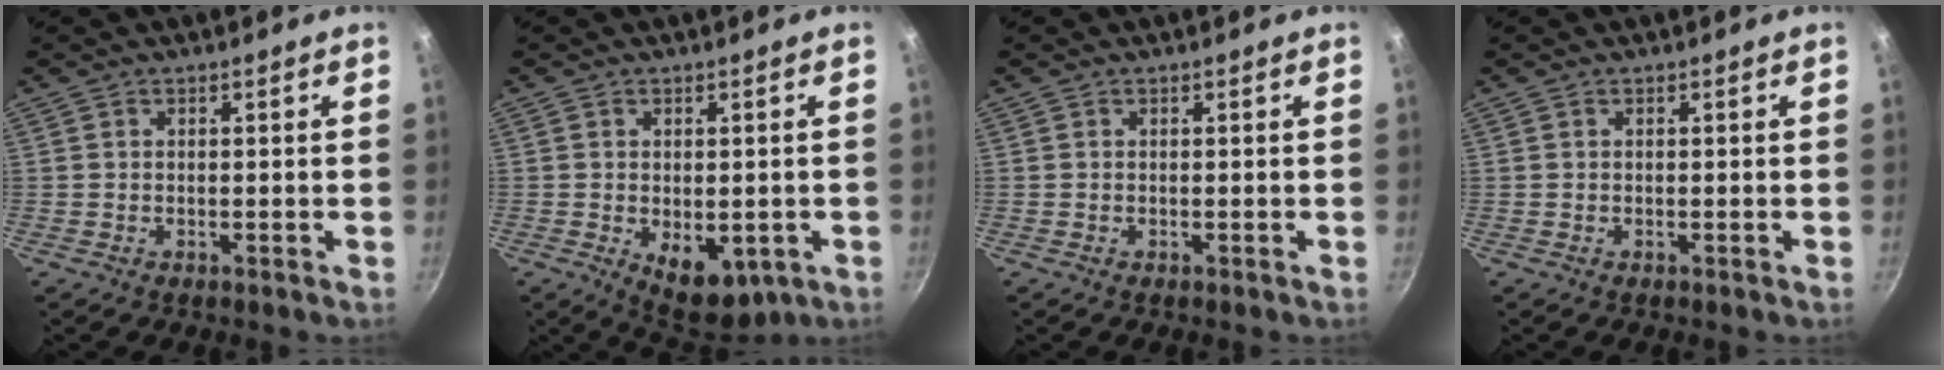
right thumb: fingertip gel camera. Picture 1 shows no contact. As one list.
[{"total": 8.6, "force": [-2.1, 5.1, 6.7], "torque": [-0.072, -0.008, -0.014]}, {"total": 0.0}, {"total": 0.0}]